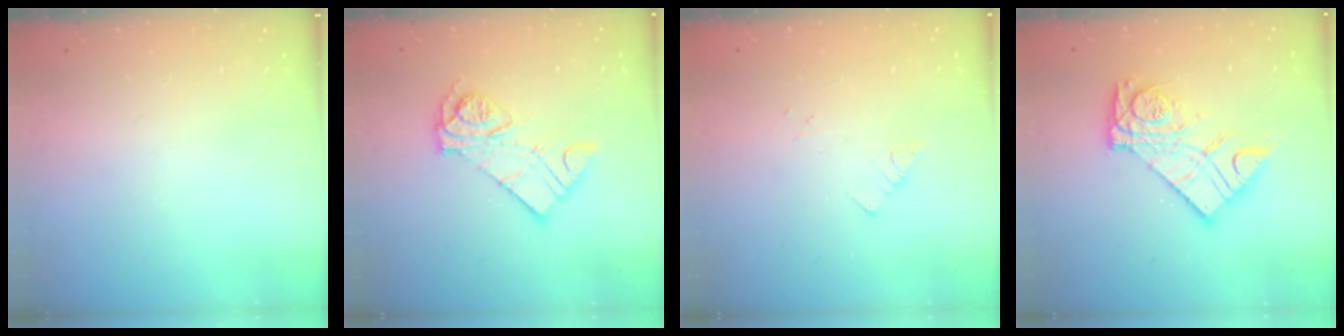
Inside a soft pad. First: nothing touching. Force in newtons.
{"total": 12.1, "press": 12.1, "slide": 1.0}
{"total": 1.9, "press": 1.9, "slide": 0.2}
{"total": 14.8, "press": 14.7, "slide": 1.6}